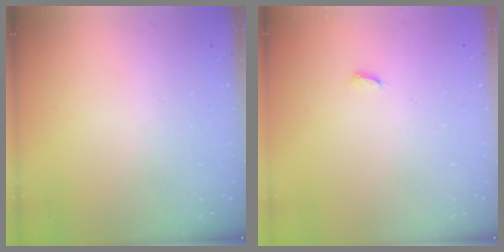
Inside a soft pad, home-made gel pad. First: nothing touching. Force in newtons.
{"total": 3.2, "press": 3.2, "slide": 0.5}